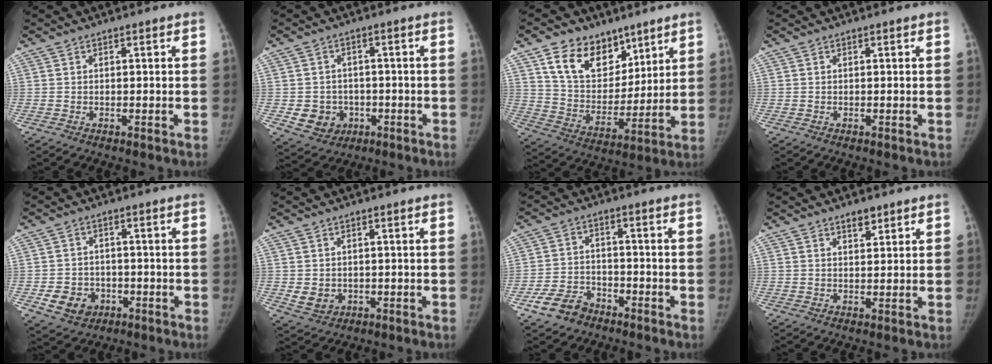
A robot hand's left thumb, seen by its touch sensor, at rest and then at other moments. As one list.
[{"total": 7.1, "force": [-1.9, 6.4, 2.5], "torque": [-0.016, 0.013, -0.018]}, {"total": 15.4, "force": [9.4, 10.2, 6.7], "torque": [-0.070, -0.053, 0.173]}, {"total": 0.0}, {"total": 7.2, "force": [-2.5, 6.0, 3.0], "torque": [-0.030, 0.015, -0.031]}, {"total": 4.3, "force": [-0.5, 3.7, 2.1], "torque": [-0.025, -0.002, 0.005]}, {"total": 7.2, "force": [-4.7, 4.7, 2.7], "torque": [-0.044, 0.026, -0.086]}, {"total": 2.7, "force": [1.9, 1.2, 1.4], "torque": [-0.012, -0.012, 0.031]}]